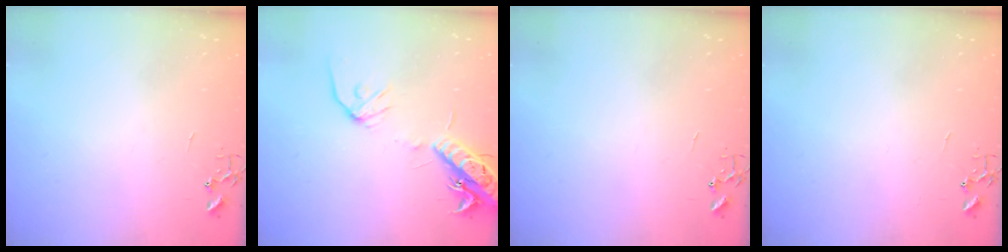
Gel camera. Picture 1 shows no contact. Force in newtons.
{"total": 15.1, "press": 14.7, "slide": 3.3}
{"total": 0.0}
{"total": 0.0}